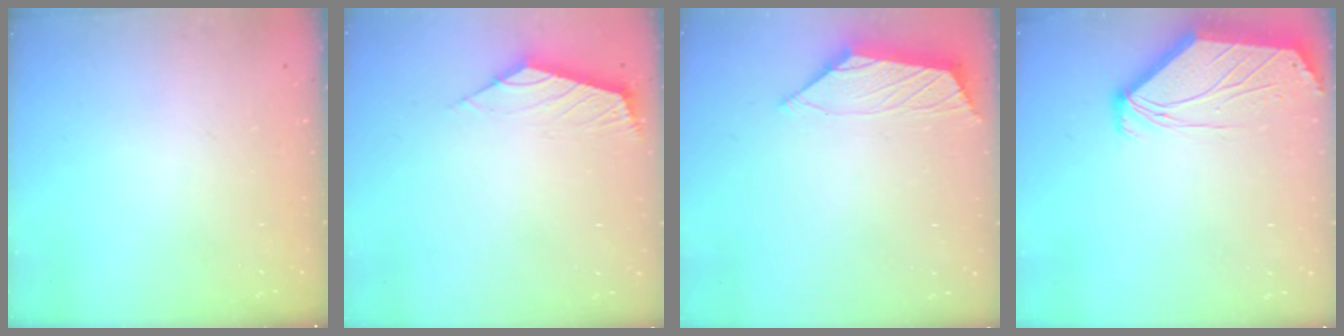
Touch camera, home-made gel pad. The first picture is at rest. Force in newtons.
{"total": 2.6, "press": 2.6, "slide": 0.7}
{"total": 1.2, "press": 1.2, "slide": 0.2}
{"total": 1.6, "press": 1.5, "slide": 0.5}